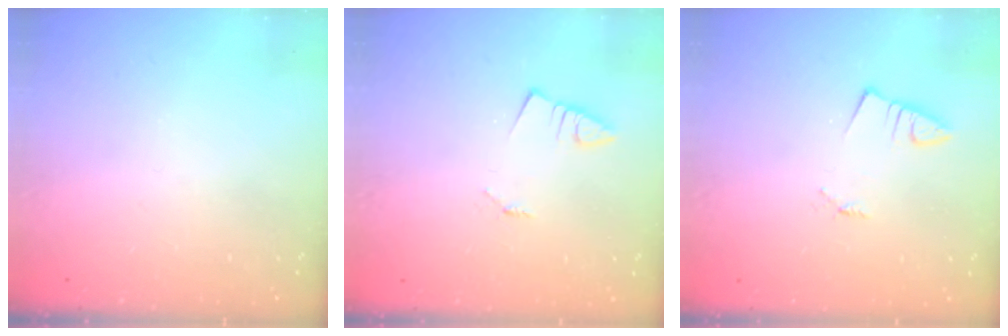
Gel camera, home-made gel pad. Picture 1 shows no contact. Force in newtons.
{"total": 1.3, "press": 1.3, "slide": 0.1}
{"total": 1.3, "press": 1.3, "slide": 0.1}